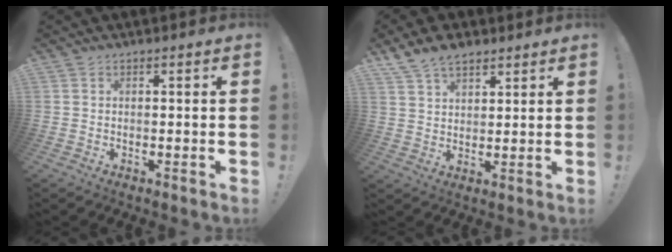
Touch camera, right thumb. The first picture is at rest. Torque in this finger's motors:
{"motor_torque": [0.59, 0.60, 0.42, 0.40, 0.02]}